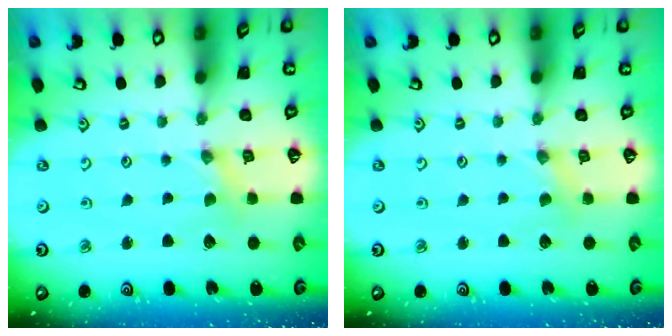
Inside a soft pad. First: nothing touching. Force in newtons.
{"total": 2.5, "press": 2.4, "slide": 0.6}